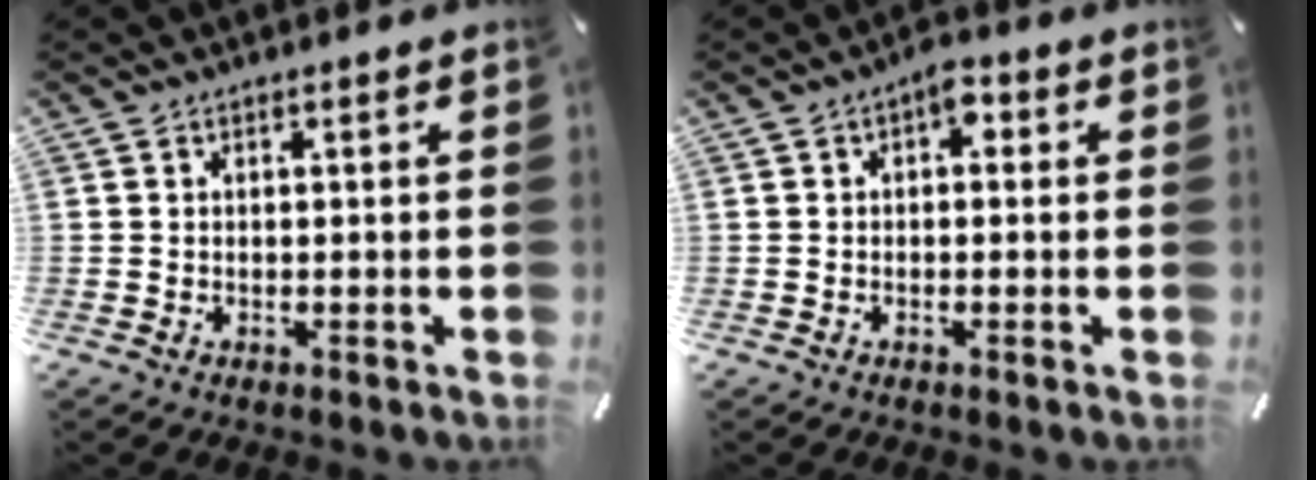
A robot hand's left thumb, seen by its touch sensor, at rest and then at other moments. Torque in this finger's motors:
{"motor_torque": [-0.21, -0.28, 0.21, 0.11, 0.09]}